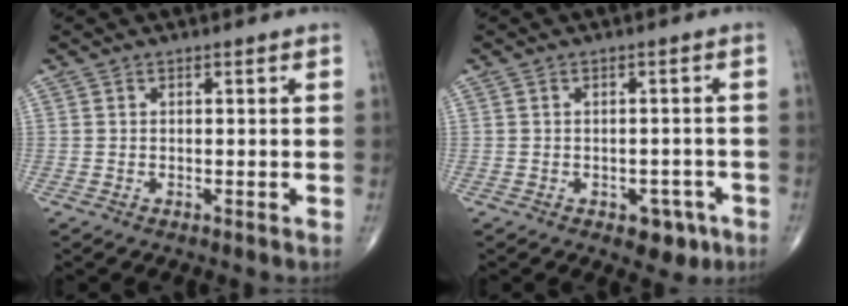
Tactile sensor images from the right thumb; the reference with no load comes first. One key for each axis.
{"total": 4.7, "fx": -2.4, "fy": 3.0, "fz": 2.7, "tx": -0.011, "ty": 0.013, "tz": -0.026}